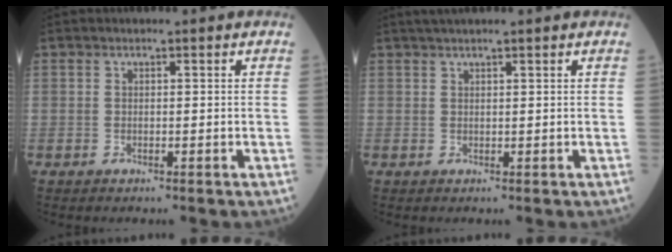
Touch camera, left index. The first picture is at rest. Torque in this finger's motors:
{"motor_torque": [0.00, 0.02, -0.01, 0.02]}